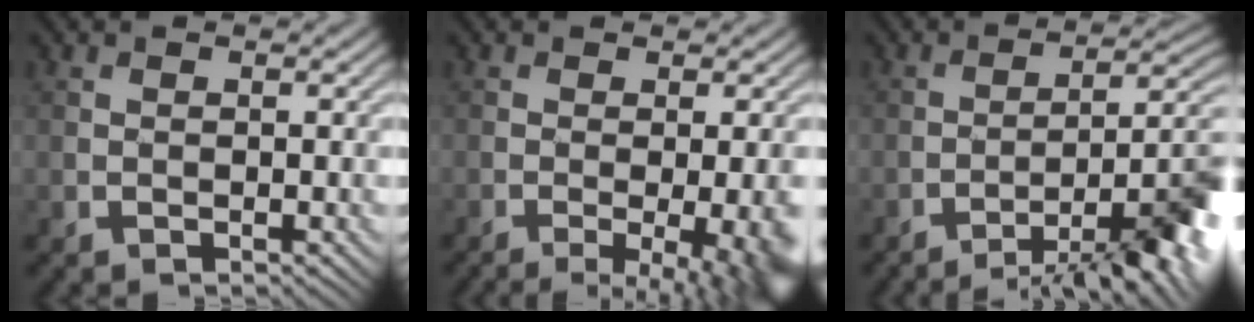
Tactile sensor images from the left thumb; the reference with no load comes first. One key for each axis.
{"total": 8.6, "fx": -3.2, "fy": 2.2, "fz": 7.6, "tx": -0.076, "ty": -0.019, "tz": -0.033}
{"total": 10.2, "fx": -5.8, "fy": 2.5, "fz": 8.1, "tx": -0.108, "ty": 0.010, "tz": -0.085}